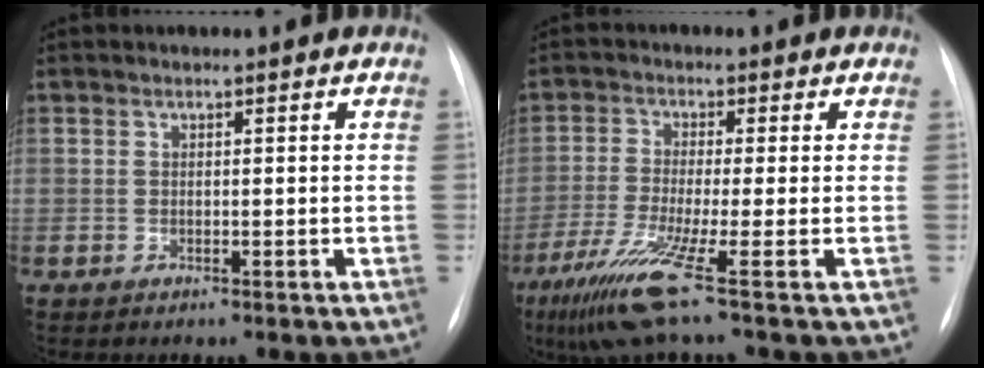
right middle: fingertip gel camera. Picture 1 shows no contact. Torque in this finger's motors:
{"motor_torque": [0.43, -0.94, 0.48, 0.18]}